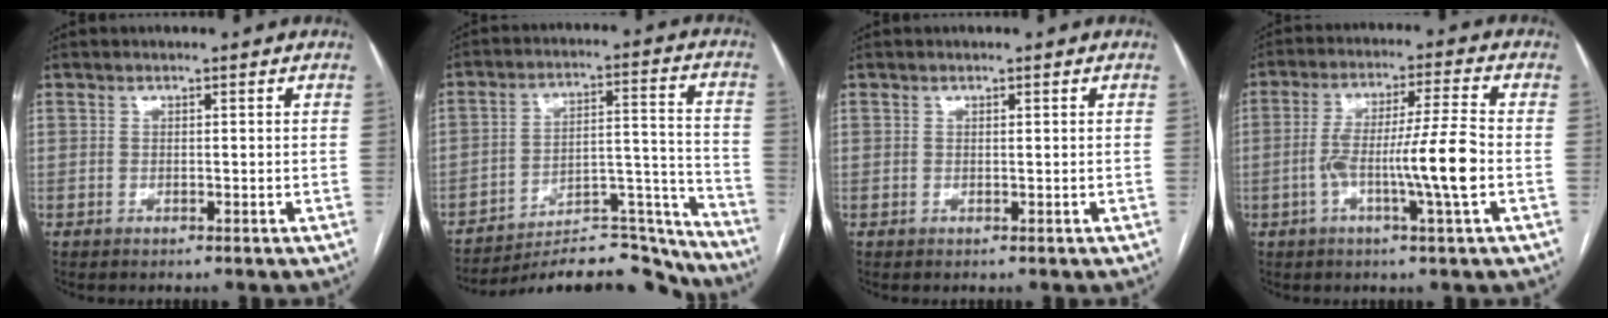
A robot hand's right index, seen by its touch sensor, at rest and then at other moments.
{"total": 21.7, "force": [-20.9, 2.9, 5.1], "torque": [-0.042, 0.041, -0.301]}
{"total": 0.0}
{"total": 10.9, "force": [-2.6, -0.6, 10.5], "torque": [-0.193, 0.004, -0.050]}